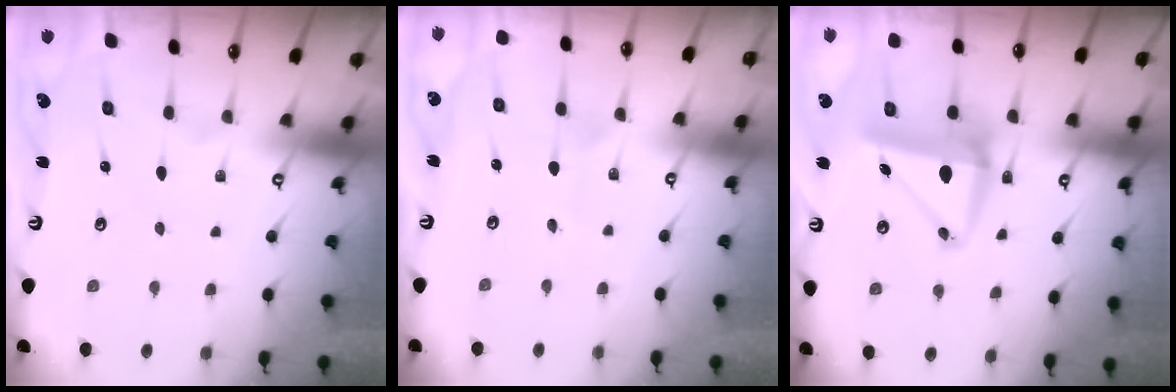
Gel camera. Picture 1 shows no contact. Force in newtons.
{"total": 4.6, "press": 4.6, "slide": 0.4}
{"total": 8.2, "press": 8.0, "slide": 1.6}